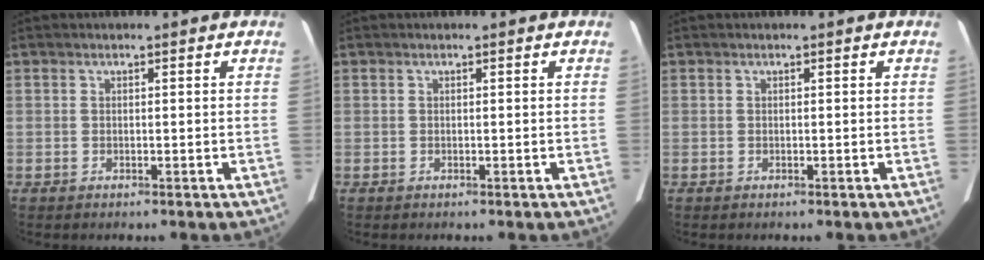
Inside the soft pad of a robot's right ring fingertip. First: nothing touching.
{"total": 0.0}
{"total": 0.0}